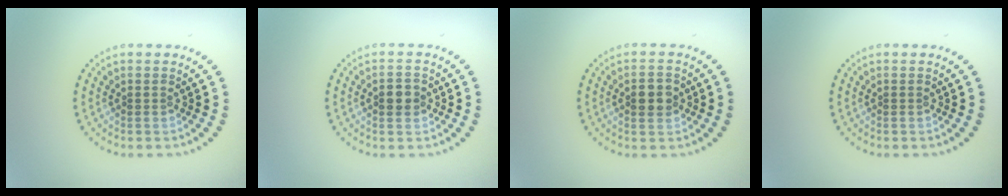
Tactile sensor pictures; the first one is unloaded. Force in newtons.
{"total": 1.9, "press": 1.9, "slide": 0.1}
{"total": 2.9, "press": 2.9, "slide": 0.1}
{"total": 0.0}